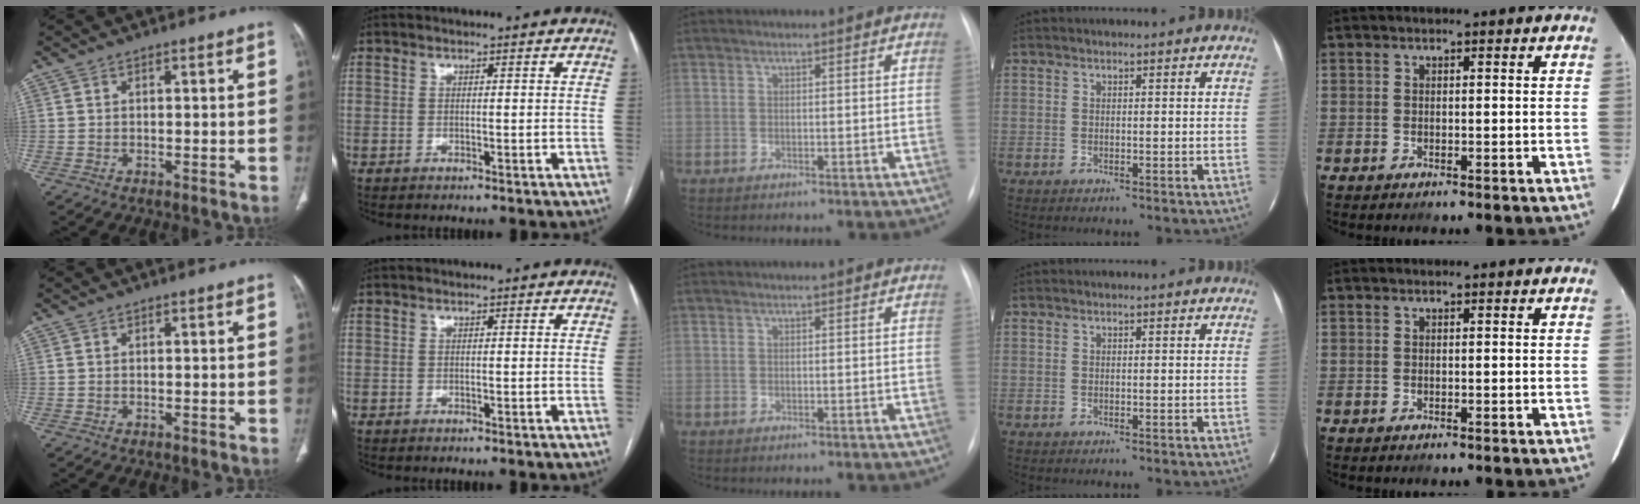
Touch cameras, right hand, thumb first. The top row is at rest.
{}